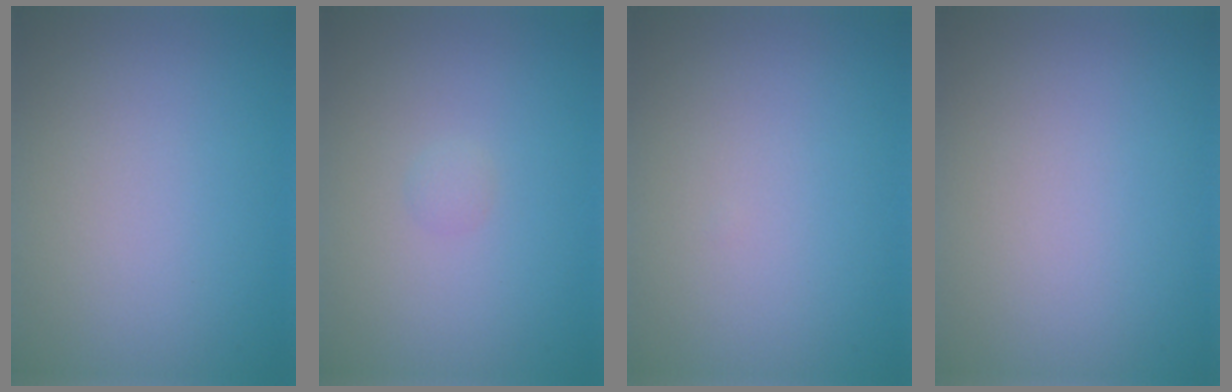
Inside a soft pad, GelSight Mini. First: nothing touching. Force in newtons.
{"total": 0.6, "press": 0.6, "slide": 0.0}
{"total": 0.0}
{"total": 0.0}